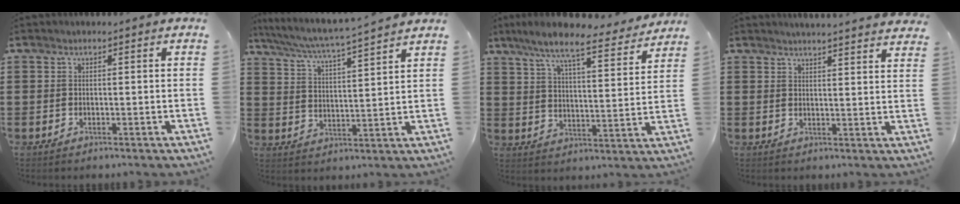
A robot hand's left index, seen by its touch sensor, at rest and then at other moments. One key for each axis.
{"total": 5.0, "fx": 4.6, "fy": -0.5, "fz": 1.8, "tx": -0.057, "ty": -0.035, "tz": 0.073}
{"total": 8.7, "fx": 7.6, "fy": 0.4, "fz": 4.3, "tx": -0.105, "ty": -0.045, "tz": 0.125}
{"total": 3.0, "fx": 3.0, "fy": -0.4, "fz": 0.1, "tx": -0.010, "ty": -0.014, "tz": 0.055}